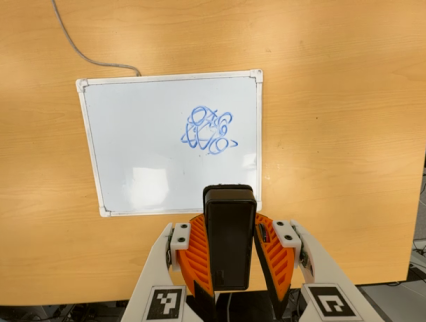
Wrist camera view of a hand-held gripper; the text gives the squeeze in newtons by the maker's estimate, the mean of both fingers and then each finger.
{"total": 9.1, "left": 7.7, "right": 10.5}